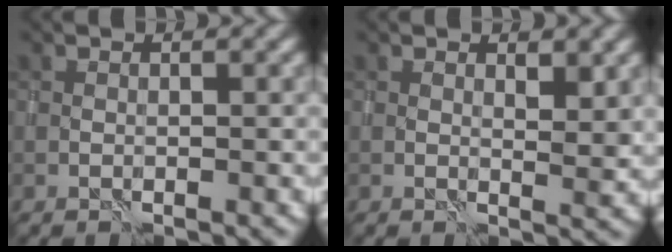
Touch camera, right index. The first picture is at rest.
{"total": 1.8, "force": [1.0, 0.5, 1.4], "torque": [-0.018, -0.008, 0.019]}